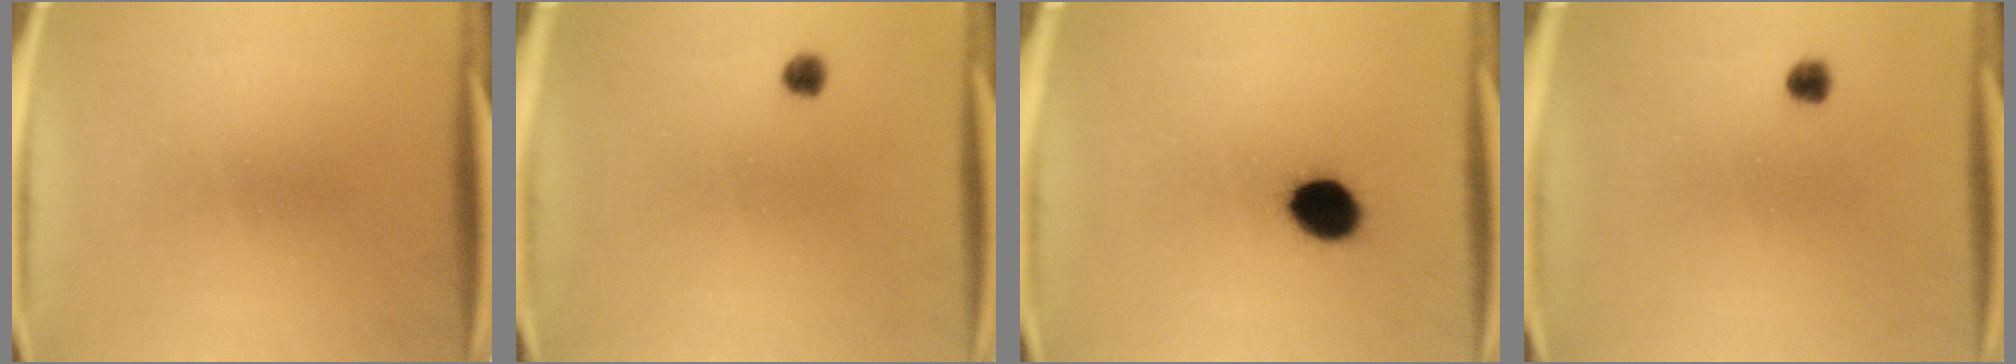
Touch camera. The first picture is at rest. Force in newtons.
{"total": 1.8}
{"total": 8.9}
{"total": 2.4}